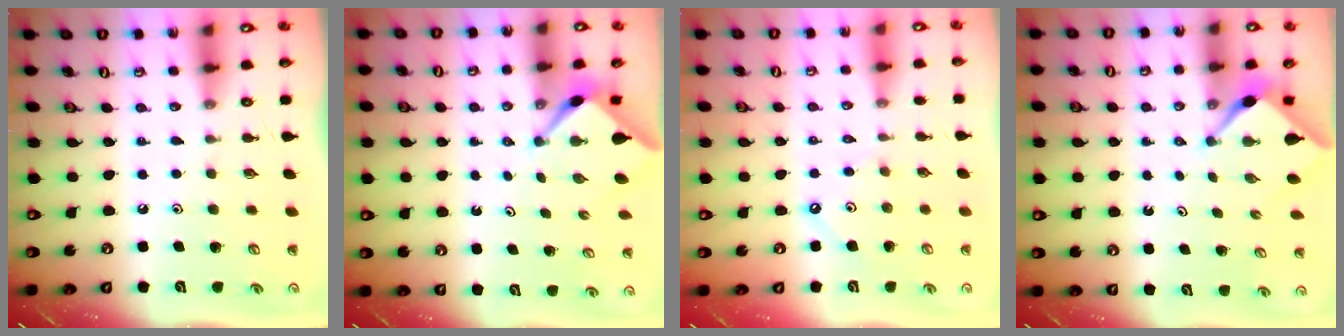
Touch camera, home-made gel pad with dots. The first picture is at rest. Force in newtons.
{"total": 2.4, "press": 2.3, "slide": 0.3}
{"total": 2.1, "press": 2.1, "slide": 0.3}
{"total": 2.2, "press": 2.1, "slide": 0.3}